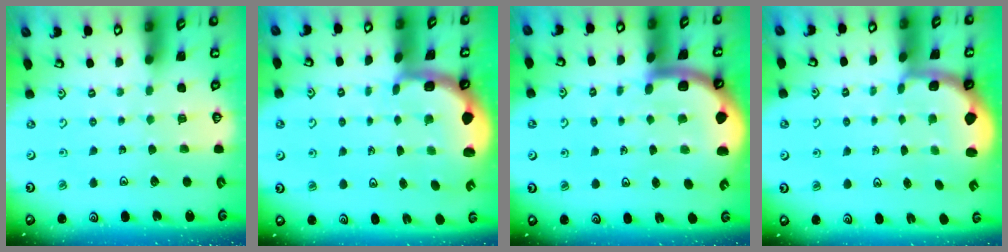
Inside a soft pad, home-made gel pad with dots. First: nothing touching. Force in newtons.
{"total": 2.1, "press": 1.9, "slide": 0.8}
{"total": 6.4, "press": 6.3, "slide": 0.8}
{"total": 2.4, "press": 1.1, "slide": 2.1}